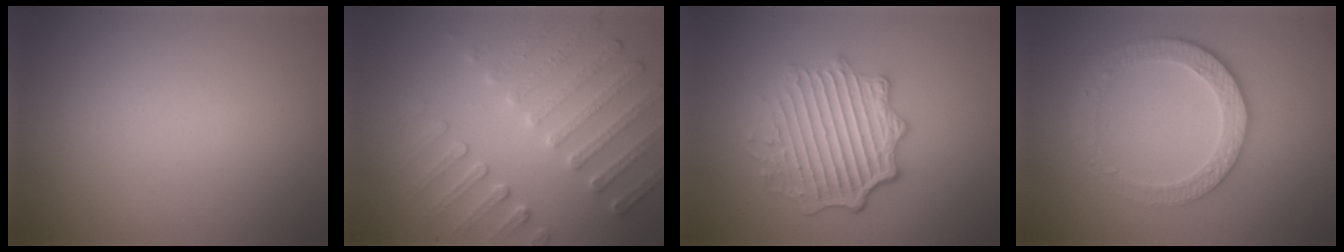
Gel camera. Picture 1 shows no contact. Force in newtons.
{"total": 5.1, "press": 3.9, "slide": 3.3}
{"total": 5.9, "press": 4.4, "slide": 3.9}
{"total": 3.4, "press": 3.2, "slide": 0.8}